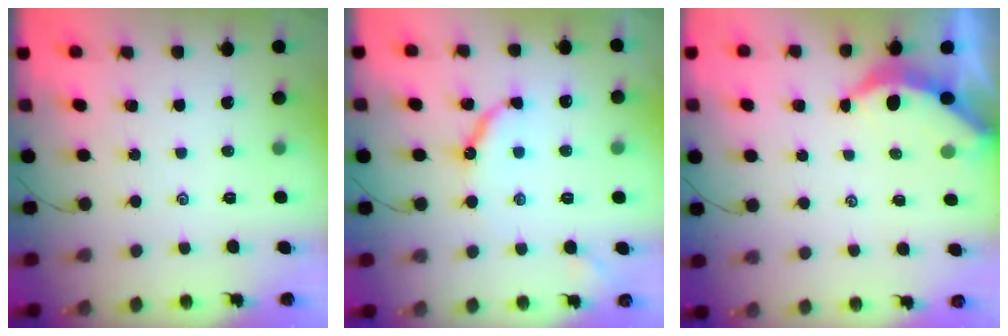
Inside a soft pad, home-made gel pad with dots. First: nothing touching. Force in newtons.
{"total": 8.7, "press": 8.6, "slide": 1.0}
{"total": 3.6, "press": 3.6, "slide": 0.5}